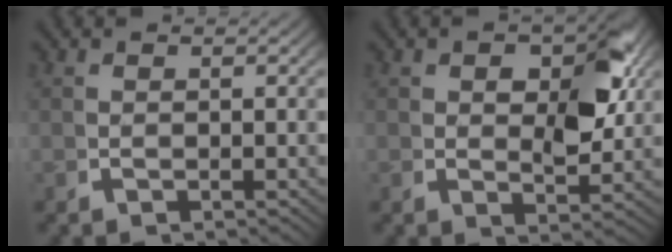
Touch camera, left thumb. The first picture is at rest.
{"total": 5.6, "force": [1.5, 2.6, 4.7], "torque": [-0.056, -0.001, 0.024]}